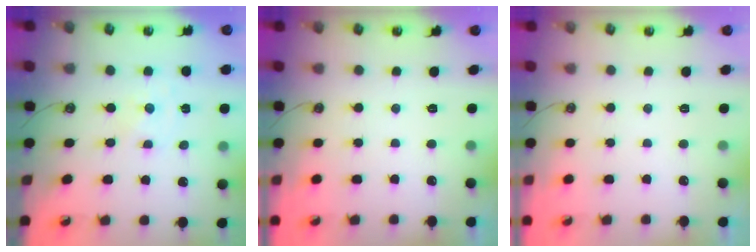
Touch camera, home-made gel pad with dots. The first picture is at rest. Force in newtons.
{"total": 0.0}
{"total": 0.0}